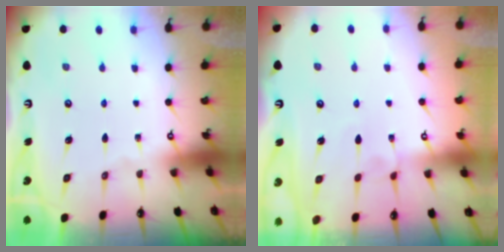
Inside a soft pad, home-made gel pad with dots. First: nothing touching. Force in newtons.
{"total": 3.9, "press": 3.9, "slide": 0.2}